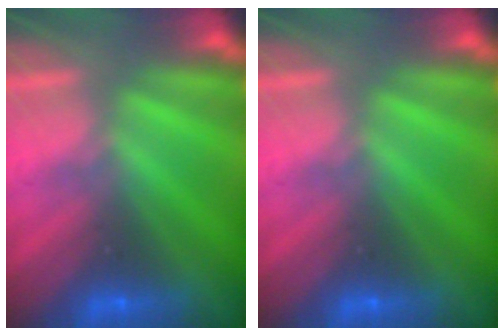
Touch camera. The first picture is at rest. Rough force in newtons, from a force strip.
{"total": 0.0}